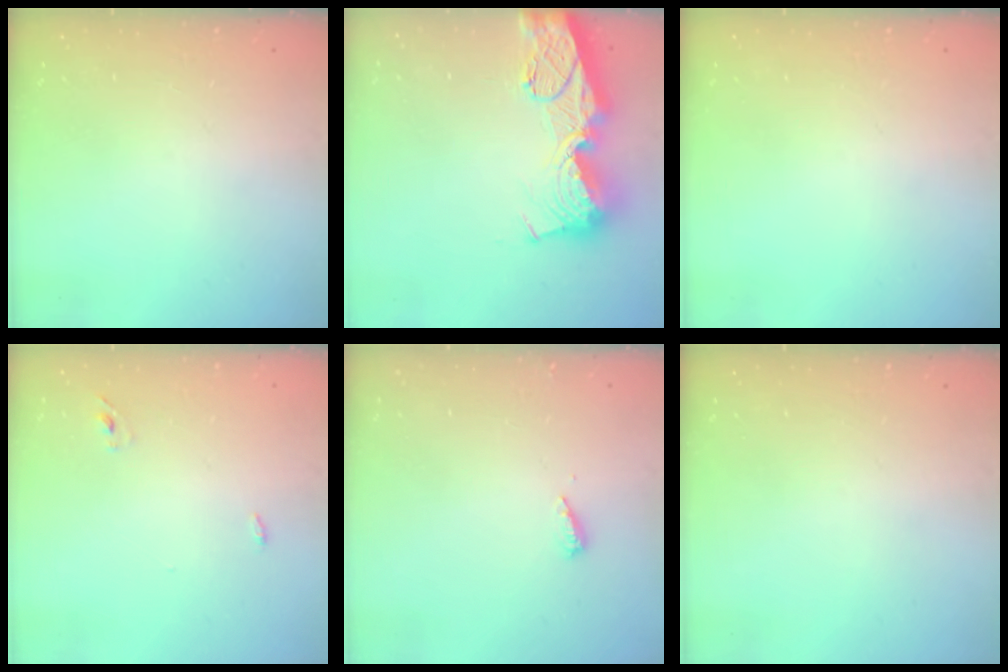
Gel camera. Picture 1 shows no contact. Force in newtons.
{"total": 19.6, "press": 19.5, "slide": 1.9}
{"total": 0.0}
{"total": 2.9, "press": 2.7, "slide": 1.0}
{"total": 3.6, "press": 3.6, "slide": 0.3}
{"total": 0.0}